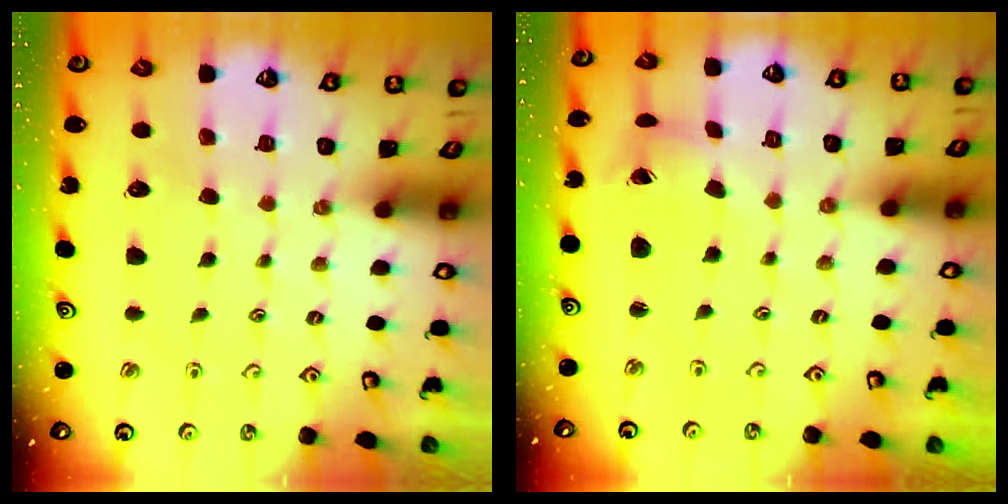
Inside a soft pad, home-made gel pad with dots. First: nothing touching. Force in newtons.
{"total": 2.5, "press": 2.5, "slide": 0.4}